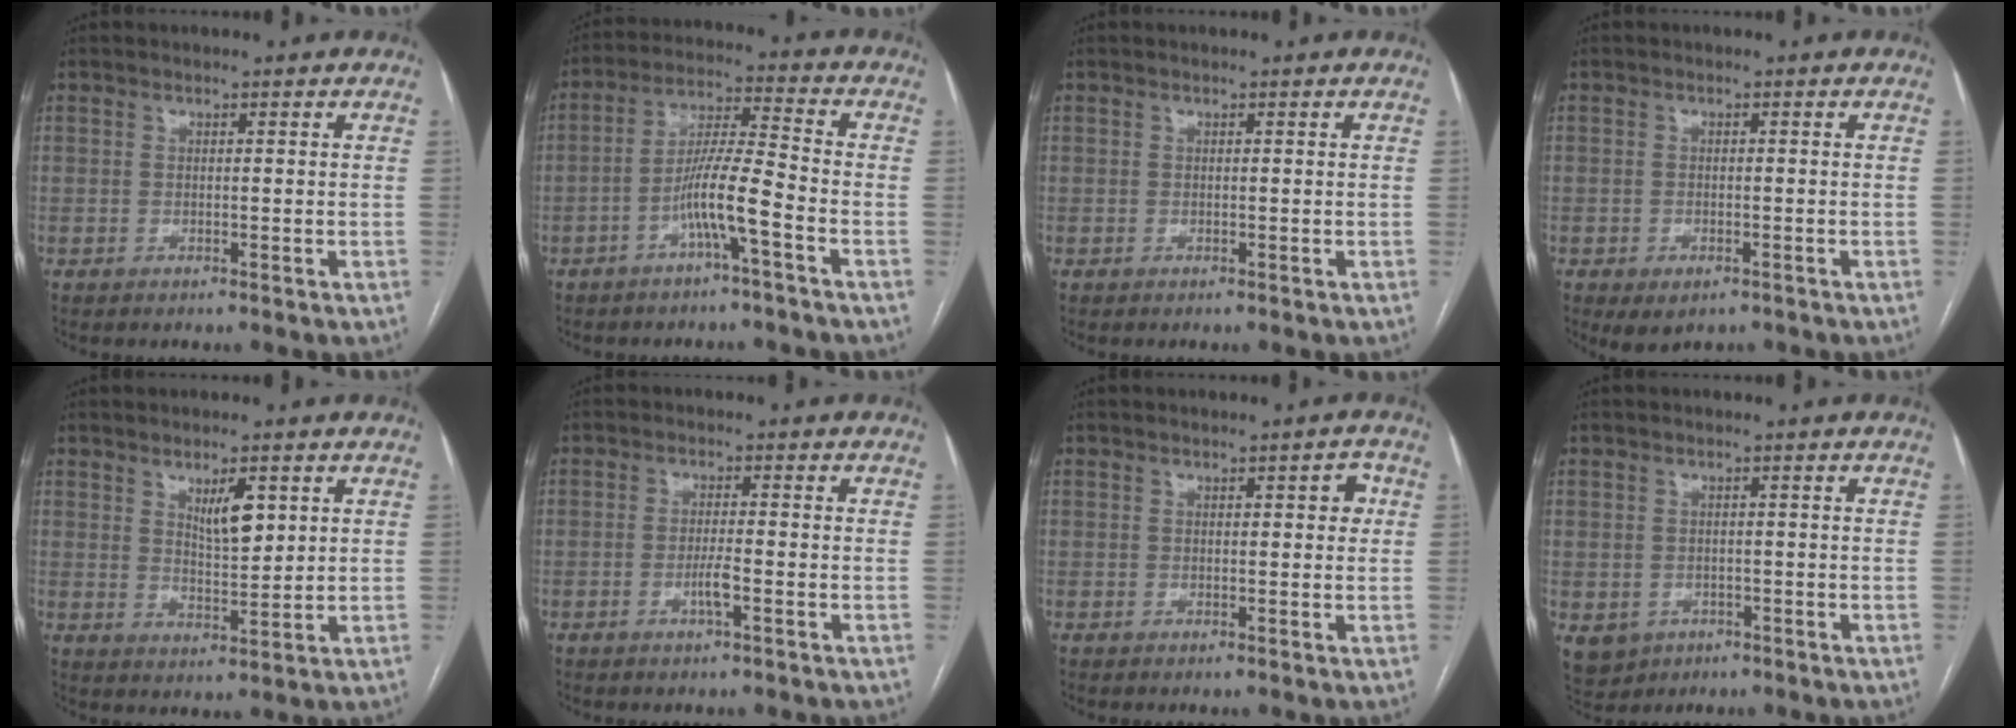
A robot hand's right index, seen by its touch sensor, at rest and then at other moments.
{"total": 7.9, "force": [-3.6, -0.2, 7.0], "torque": [-0.139, 0.015, -0.067]}
{"total": 0.0}
{"total": 3.2, "force": [-1.9, 1.8, 1.9], "torque": [-0.029, -0.004, -0.018]}
{"total": 5.2, "force": [2.3, 1.6, 4.4], "torque": [-0.078, -0.006, 0.045]}
{"total": 2.6, "force": [-1.1, 0.0, 2.3], "torque": [-0.047, -0.001, -0.022]}
{"total": 2.3, "force": [0.6, 0.9, 2.1], "torque": [-0.020, 0.007, 0.006]}
{"total": 6.1, "force": [-2.5, 5.3, 1.7], "torque": [-0.034, 0.001, -0.027]}